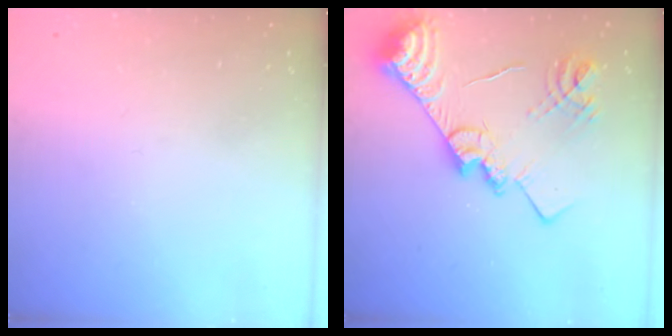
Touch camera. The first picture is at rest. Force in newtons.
{"total": 21.7, "press": 21.6, "slide": 1.7}